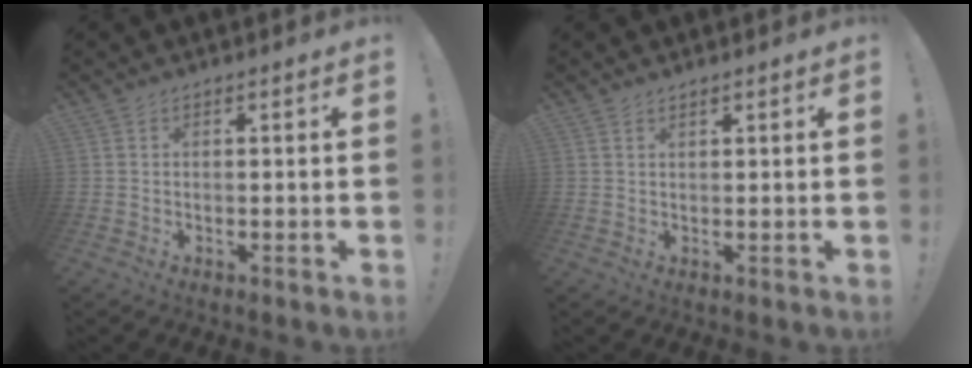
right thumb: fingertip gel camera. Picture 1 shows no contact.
{"total": 1.1, "force": [1.1, 0.1, 0.4], "torque": [-0.002, -0.006, 0.019]}